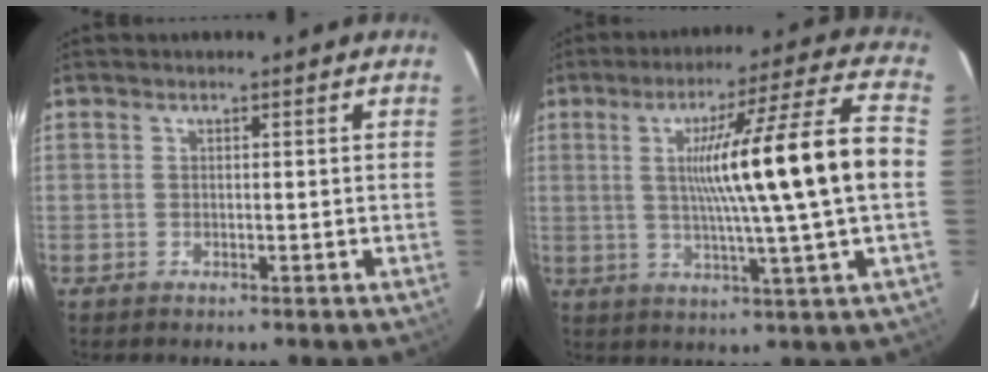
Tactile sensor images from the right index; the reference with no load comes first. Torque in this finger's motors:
{"motor_torque": [2.14, 0.00, 1.05, 0.21]}